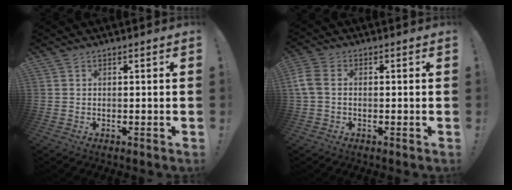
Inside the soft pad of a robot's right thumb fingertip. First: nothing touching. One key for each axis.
{"total": 4.6, "fx": 0.0, "fy": 3.0, "fz": 3.5, "tx": -0.084, "ty": 0.000, "tz": 0.000}